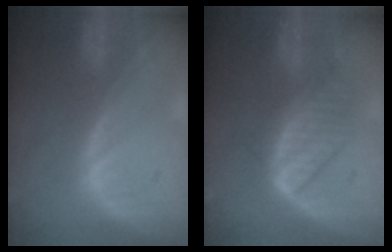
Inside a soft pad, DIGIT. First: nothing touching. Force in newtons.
{"total": 6.7, "press": 6.4, "slide": 1.9}